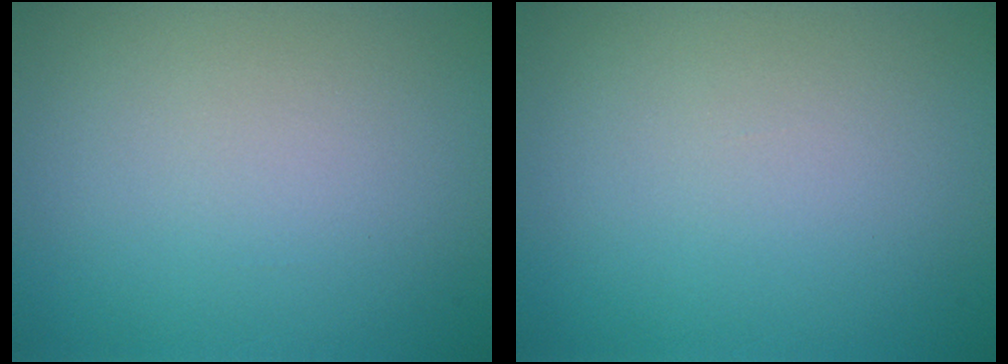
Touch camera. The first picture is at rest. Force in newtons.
{"total": 0.0}